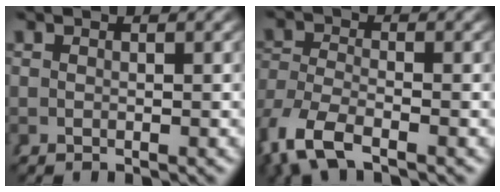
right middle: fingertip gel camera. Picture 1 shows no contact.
{"total": 4.3, "force": [-2.5, 2.2, 2.6], "torque": [-0.084, -0.031, -0.030]}